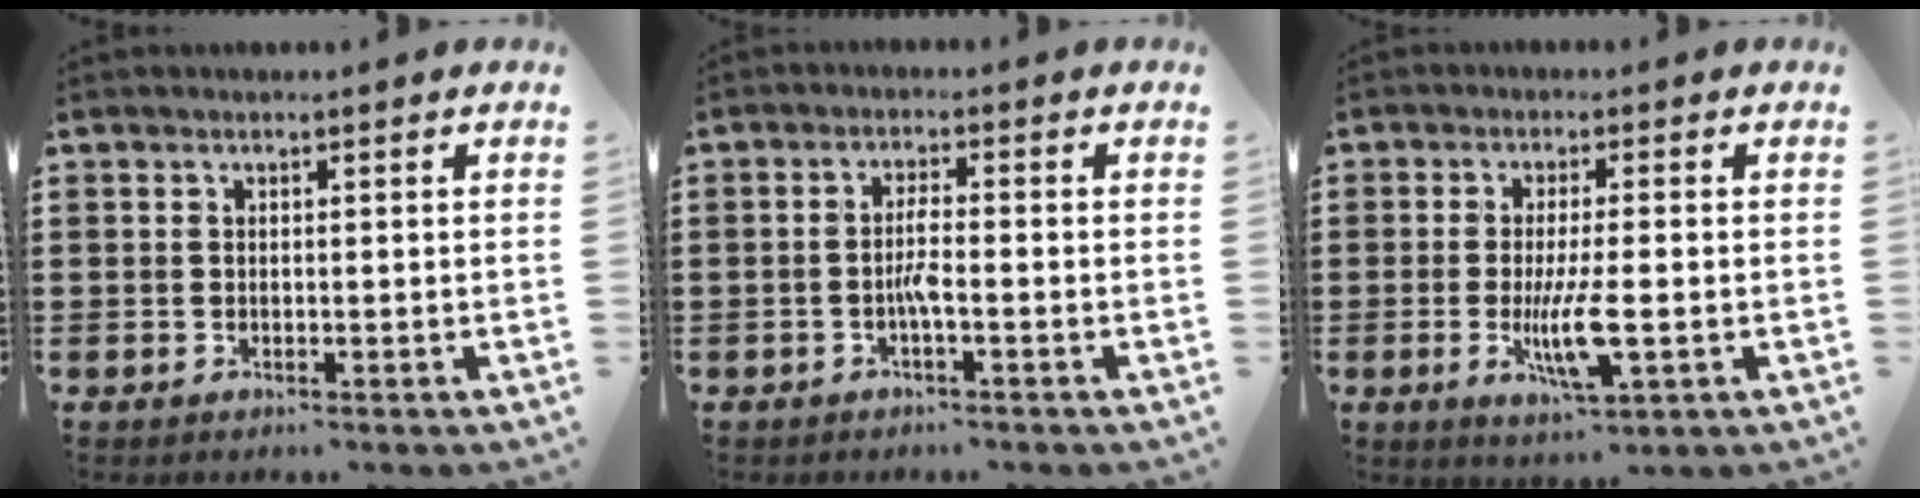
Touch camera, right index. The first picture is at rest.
{"total": 2.8, "force": [-1.0, 0.3, 2.6], "torque": [-0.064, -0.004, -0.023]}
{"total": 7.3, "force": [-1.7, 1.5, 6.9], "torque": [-0.143, -0.019, -0.032]}